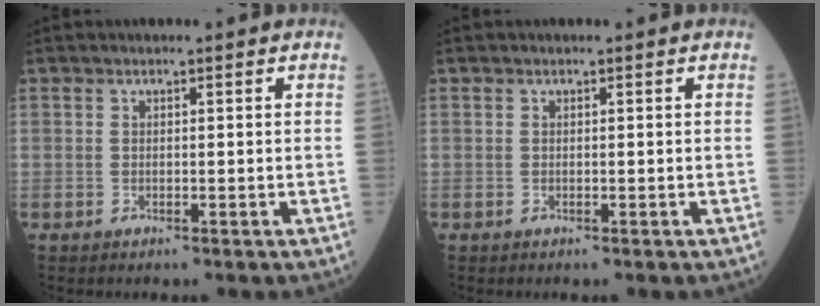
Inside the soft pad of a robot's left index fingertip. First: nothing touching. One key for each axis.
{"total": 0.0}